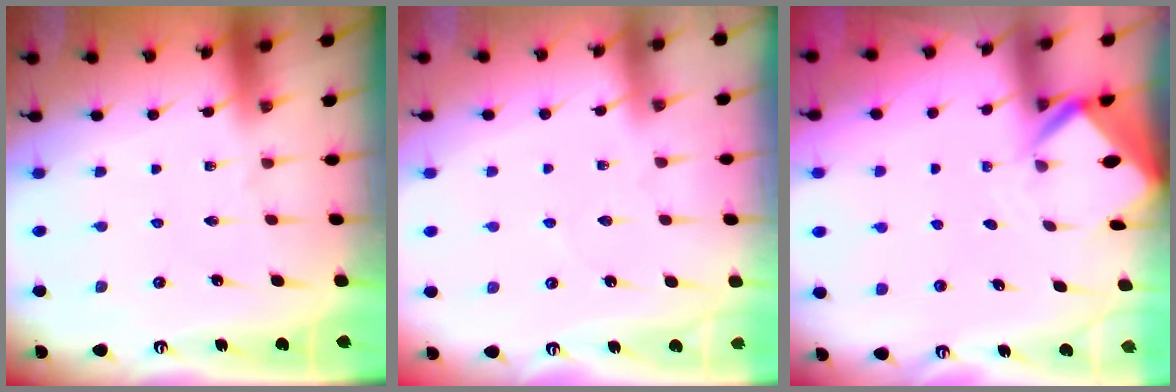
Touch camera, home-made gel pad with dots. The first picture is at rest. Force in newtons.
{"total": 2.6, "press": 2.6, "slide": 0.4}
{"total": 3.0, "press": 3.0, "slide": 0.2}